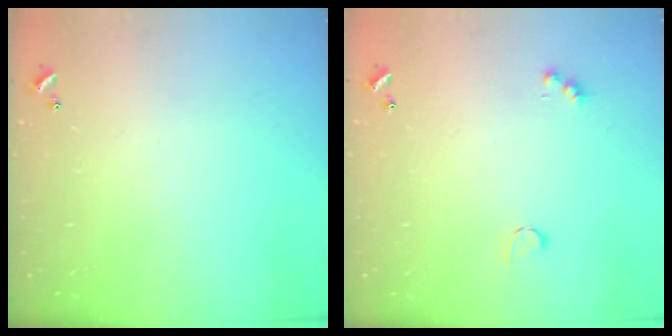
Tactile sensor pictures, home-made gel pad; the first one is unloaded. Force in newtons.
{"total": 2.6, "press": 2.5, "slide": 0.5}